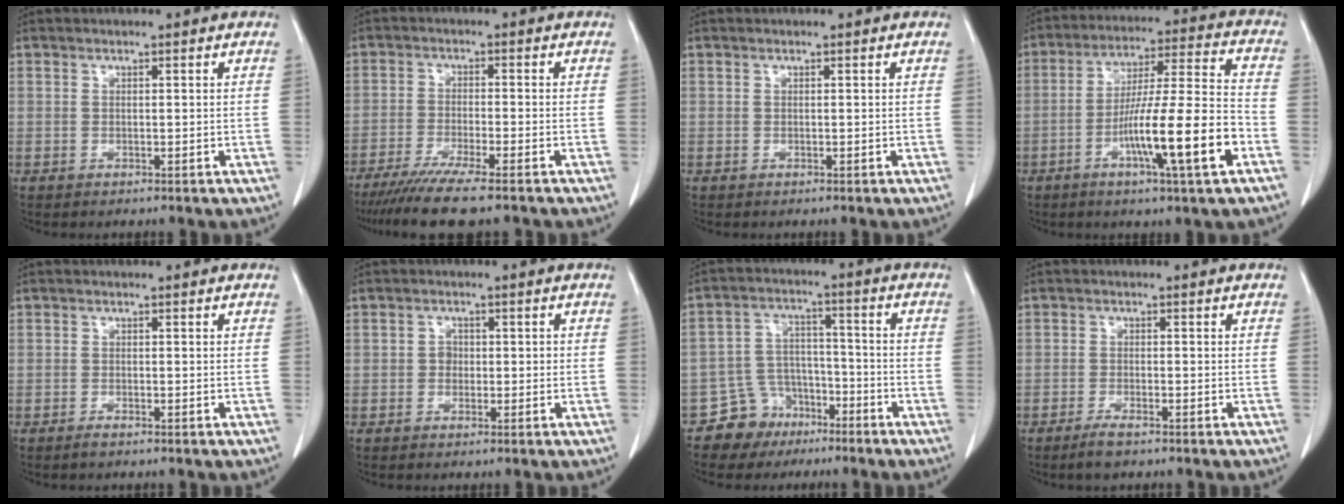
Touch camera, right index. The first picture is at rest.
{"total": 10.0, "force": [-8.0, -0.3, 5.9], "torque": [-0.087, -0.027, -0.129]}
{"total": 0.0}
{"total": 15.4, "force": [-5.9, 0.0, 14.3], "torque": [-0.244, -0.003, -0.098]}
{"total": 0.8, "force": [-0.7, 0.0, 0.4], "torque": [-0.007, -0.001, -0.009]}
{"total": 1.8, "force": [-0.2, 1.5, 0.9], "torque": [-0.011, 0.006, -0.004]}
{"total": 7.2, "force": [-4.8, 5.3, 0.5], "torque": [0.001, 0.024, -0.078]}
{"total": 2.6, "force": [-1.9, 0.4, 1.6], "torque": [-0.033, -0.003, -0.033]}